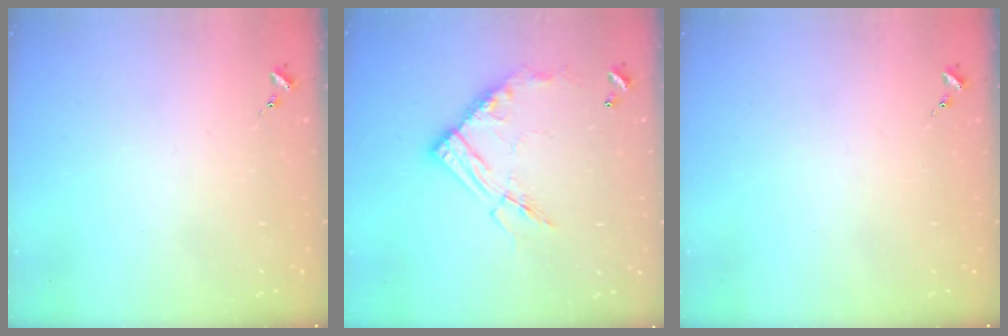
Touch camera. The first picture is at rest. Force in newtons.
{"total": 15.2, "press": 15.1, "slide": 1.7}
{"total": 0.0}